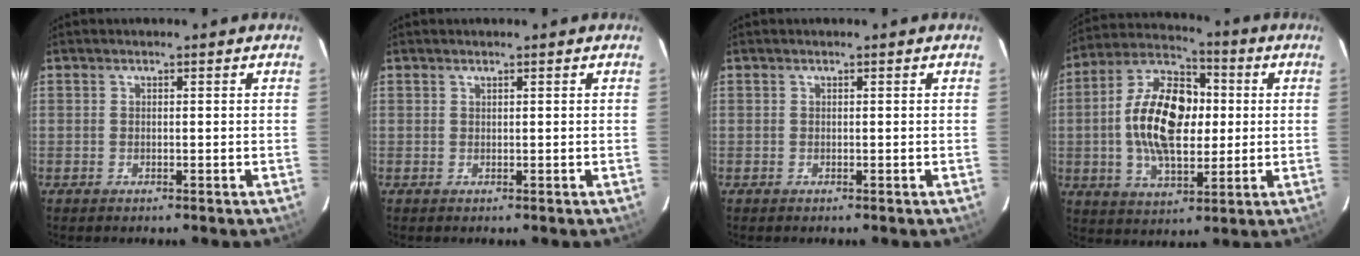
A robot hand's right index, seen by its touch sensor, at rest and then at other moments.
{"total": 0.0}
{"total": 0.0}
{"total": 17.6, "force": [0.5, 10.0, 14.5], "torque": [-0.277, 0.020, 0.005]}